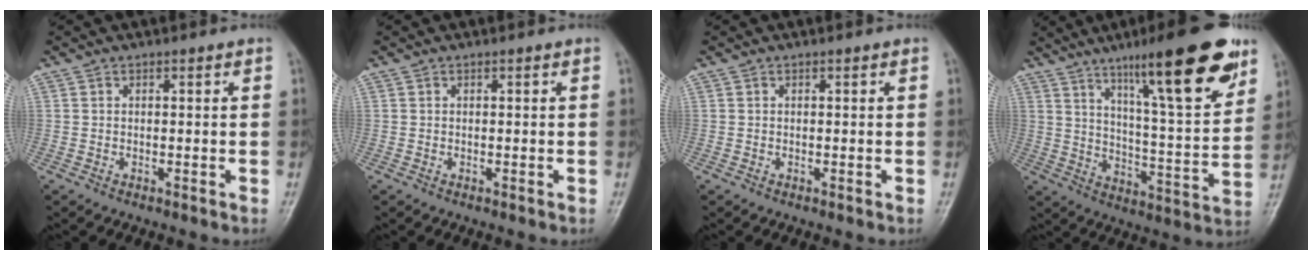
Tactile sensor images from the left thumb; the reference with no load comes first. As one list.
[{"total": 0.0}, {"total": 0.0}, {"total": 21.6, "force": [12.8, 3.9, 16.9], "torque": [-0.225, -0.051, 0.201]}]